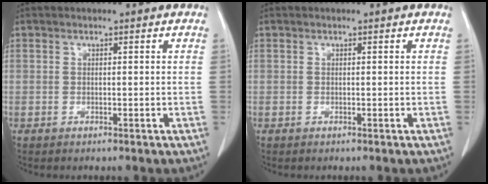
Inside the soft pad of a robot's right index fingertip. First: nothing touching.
{"total": 0.0}